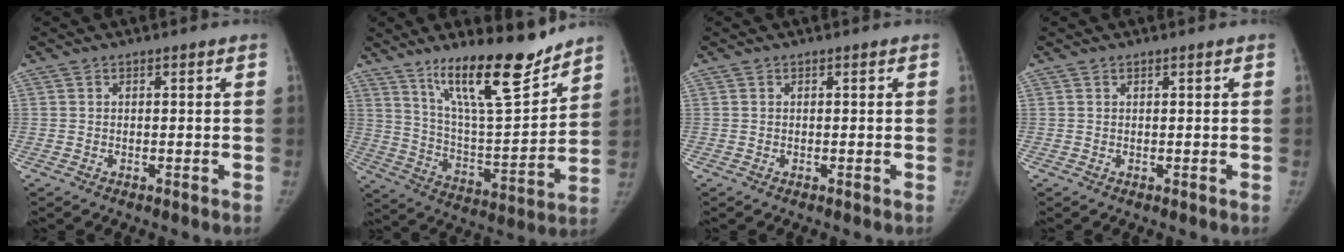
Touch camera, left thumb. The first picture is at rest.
{"total": 19.0, "force": [14.0, 4.3, 12.1], "torque": [-0.165, -0.092, 0.244]}
{"total": 0.0}
{"total": 0.0}